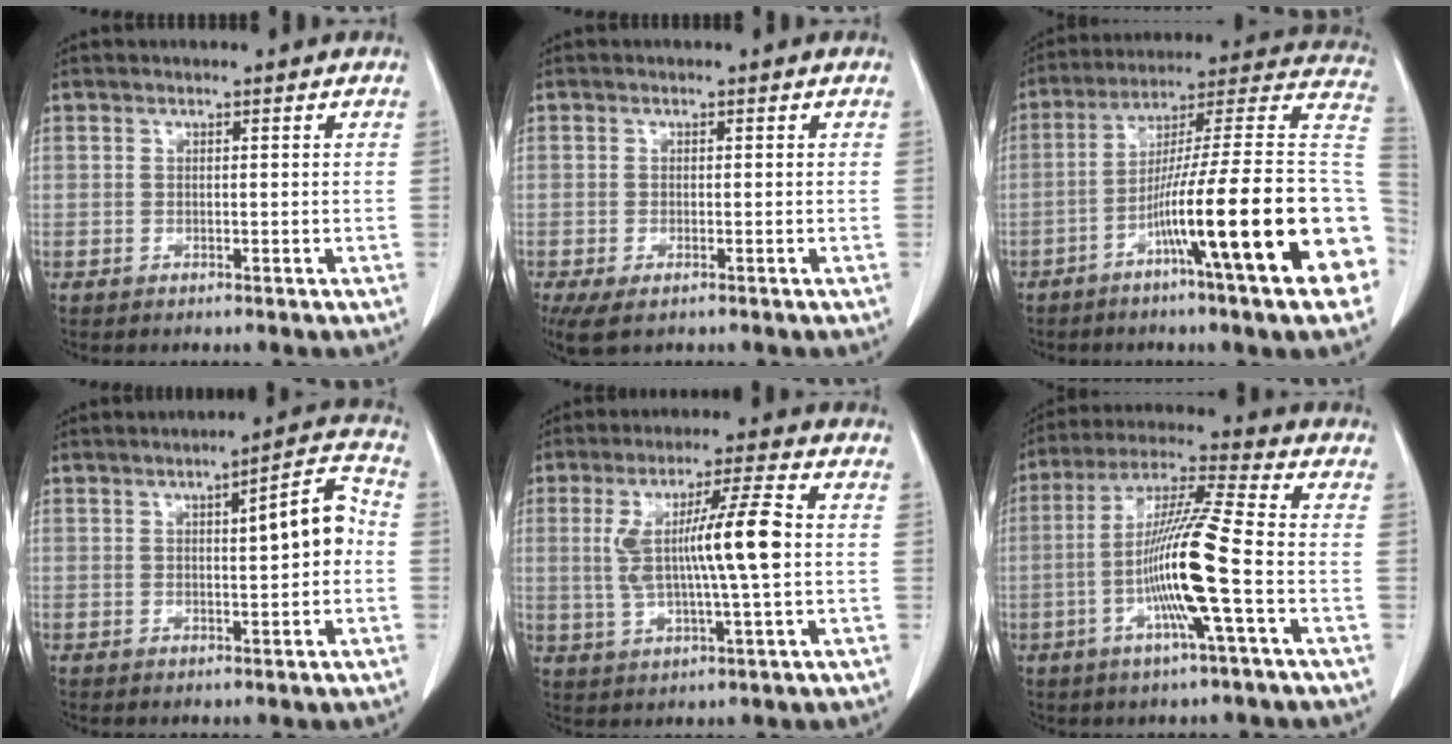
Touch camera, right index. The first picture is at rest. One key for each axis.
{"total": 4.7, "fx": -2.9, "fy": 2.0, "fz": 3.2, "tx": -0.061, "ty": -0.014, "tz": -0.046}
{"total": 26.0, "fx": -8.4, "fy": 0.4, "fz": 24.6, "tx": -0.271, "ty": 0.000, "tz": -0.142}
{"total": 6.8, "fx": 0.3, "fy": 1.4, "fz": 6.7, "tx": -0.091, "ty": 0.021, "tz": 0.002}
{"total": 10.8, "fx": 0.7, "fy": 0.2, "fz": 10.8, "tx": -0.205, "ty": 0.008, "tz": 0.013}
{"total": 13.3, "fx": -3.2, "fy": -0.7, "fz": 12.9, "tx": -0.248, "ty": -0.002, "tz": -0.069}